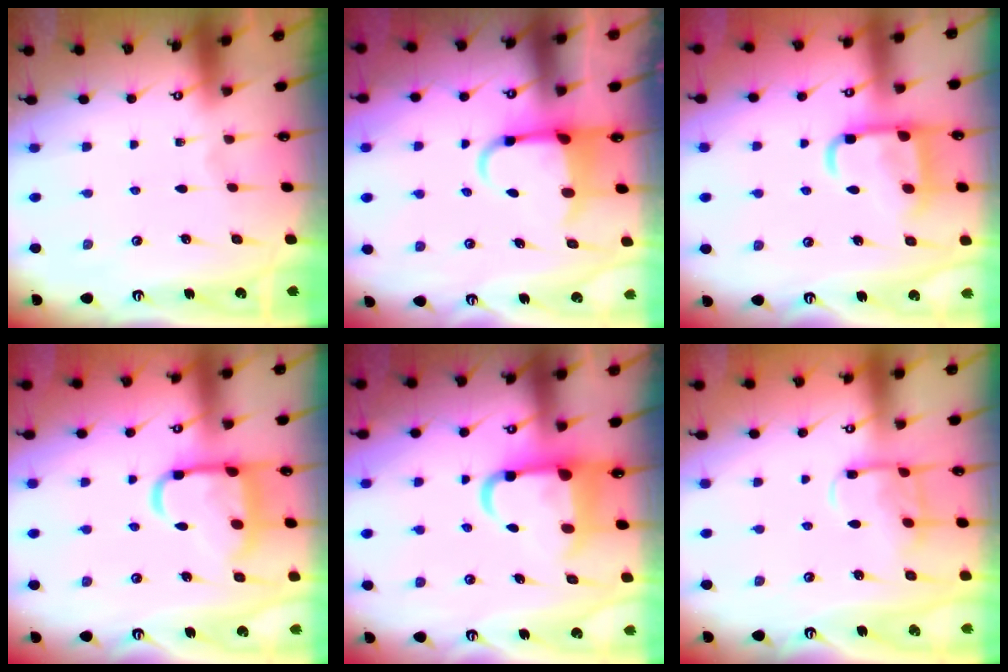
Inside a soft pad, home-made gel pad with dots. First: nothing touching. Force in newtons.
{"total": 5.4, "press": 5.3, "slide": 1.2}
{"total": 12.4, "press": 12.3, "slide": 1.5}
{"total": 14.0, "press": 13.9, "slide": 1.4}
{"total": 8.8, "press": 8.4, "slide": 2.4}
{"total": 10.7, "press": 10.6, "slide": 1.2}